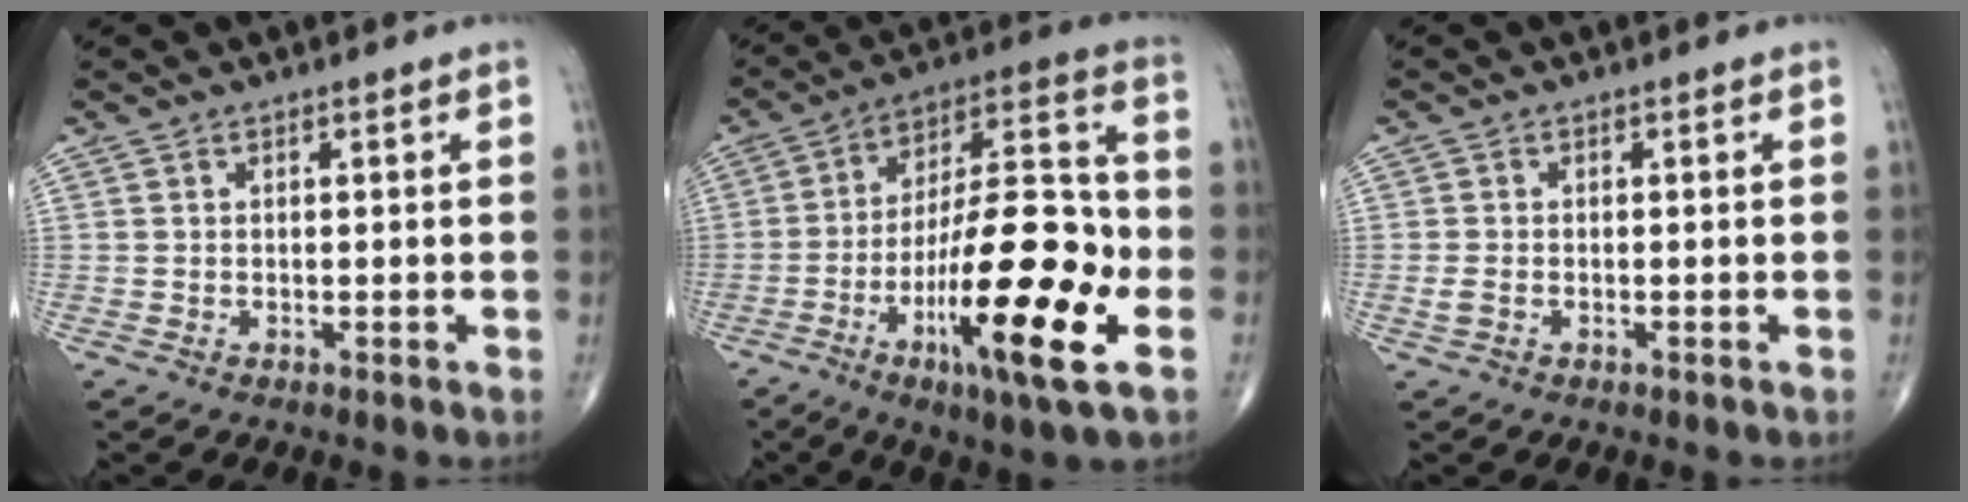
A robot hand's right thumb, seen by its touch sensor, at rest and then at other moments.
{"total": 24.5, "force": [-7.7, 6.1, 22.4], "torque": [-0.379, 0.027, -0.122]}
{"total": 1.6, "force": [-0.5, 1.0, 1.2], "torque": [-0.032, 0.004, -0.010]}